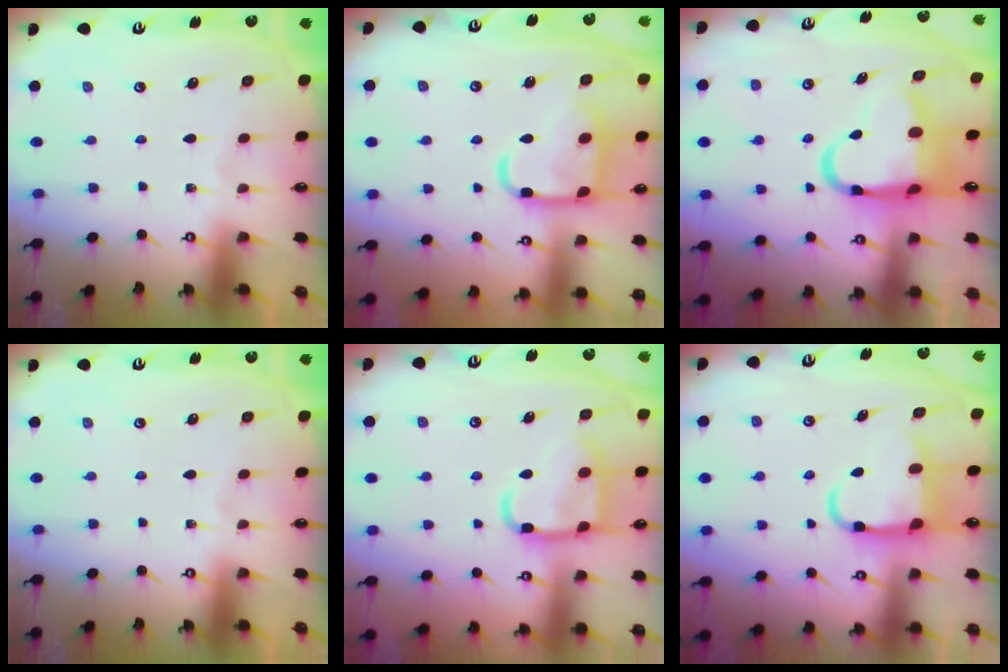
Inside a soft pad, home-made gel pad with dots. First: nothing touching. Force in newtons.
{"total": 15.5, "press": 15.4, "slide": 1.2}
{"total": 11.6, "press": 11.1, "slide": 3.0}
{"total": 0.0}
{"total": 14.4, "press": 14.4, "slide": 1.3}
{"total": 8.7, "press": 8.6, "slide": 1.4}